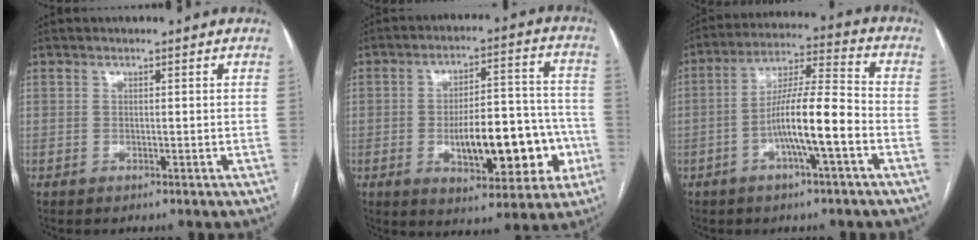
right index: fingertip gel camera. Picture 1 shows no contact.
{"total": 15.5, "force": [-3.9, 6.1, 13.8], "torque": [-0.194, 0.026, -0.046]}
{"total": 11.2, "force": [-3.8, 0.8, 10.5], "torque": [-0.193, 0.014, -0.067]}